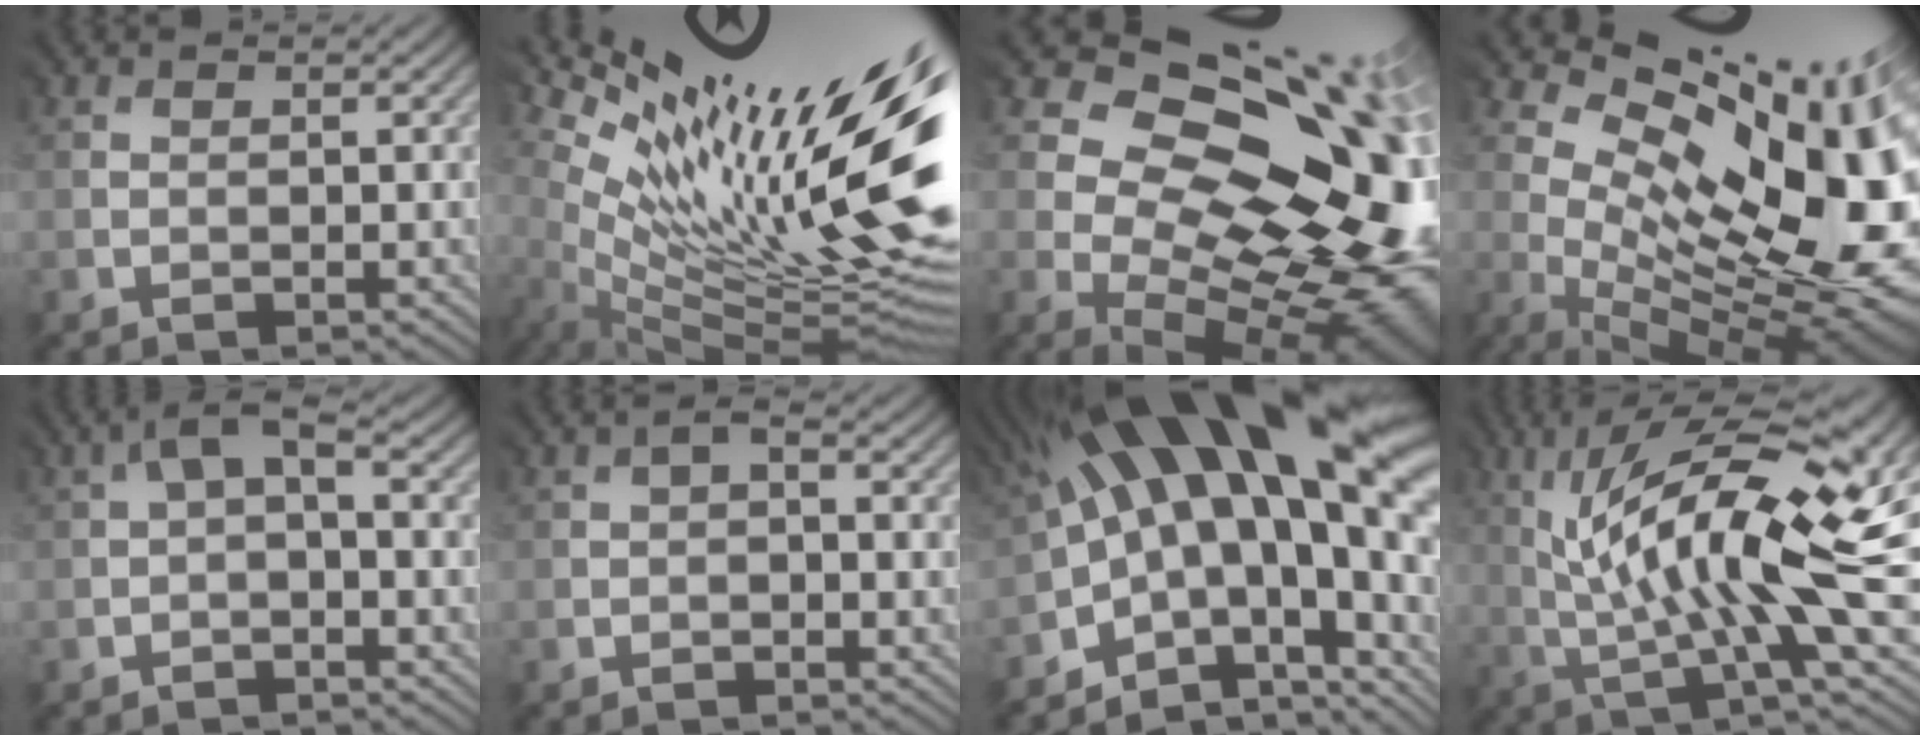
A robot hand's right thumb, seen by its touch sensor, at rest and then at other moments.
{"total": 17.8, "force": [3.7, 6.0, 16.3], "torque": [-0.260, -0.023, 0.087]}
{"total": 19.5, "force": [3.1, 13.0, 14.1], "torque": [-0.202, 0.004, 0.083]}
{"total": 17.0, "force": [3.8, 8.2, 14.4], "torque": [-0.206, 0.000, 0.083]}
{"total": 2.7, "force": [-0.2, 0.9, 2.5], "torque": [-0.049, 0.010, -0.002]}
{"total": 1.2, "force": [-0.4, 0.4, 1.1], "torque": [-0.019, 0.001, -0.002]}
{"total": 18.2, "force": [1.8, 8.4, 16.0], "torque": [-0.220, 0.004, 0.042]}
{"total": 19.1, "force": [3.2, 5.6, 18.0], "torque": [-0.303, 0.030, 0.075]}